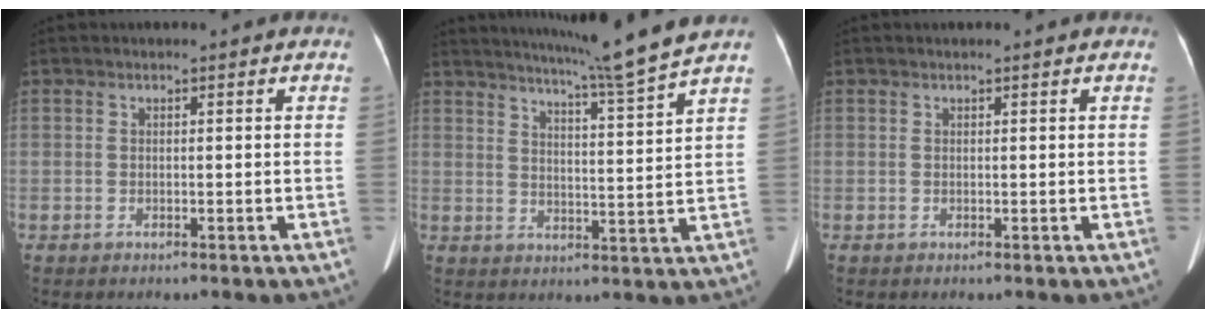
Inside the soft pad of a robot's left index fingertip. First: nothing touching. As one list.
[{"total": 10.9, "force": [9.5, -2.7, 4.5], "torque": [-0.078, -0.030, 0.139]}, {"total": 0.8, "force": [0.7, -0.1, 0.4], "torque": [-0.006, 0.010, 0.012]}]